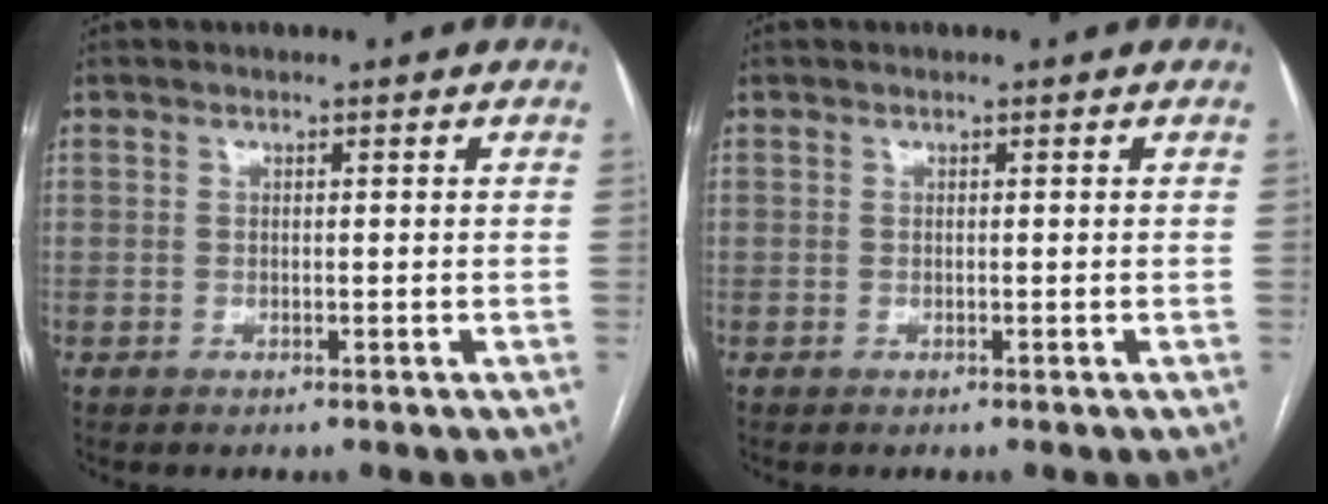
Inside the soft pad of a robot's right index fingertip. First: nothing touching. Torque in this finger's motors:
{"motor_torque": [0.19, 0.00, -0.01, 0.00]}